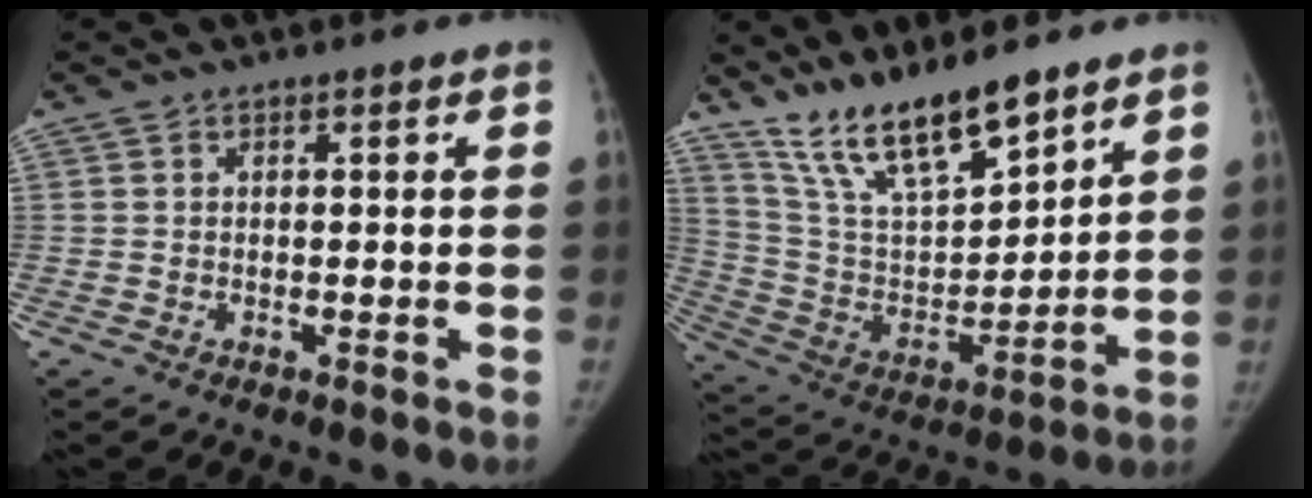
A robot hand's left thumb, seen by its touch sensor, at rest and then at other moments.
{"total": 16.6, "force": [13.2, 4.3, 9.2], "torque": [-0.136, -0.071, 0.254]}